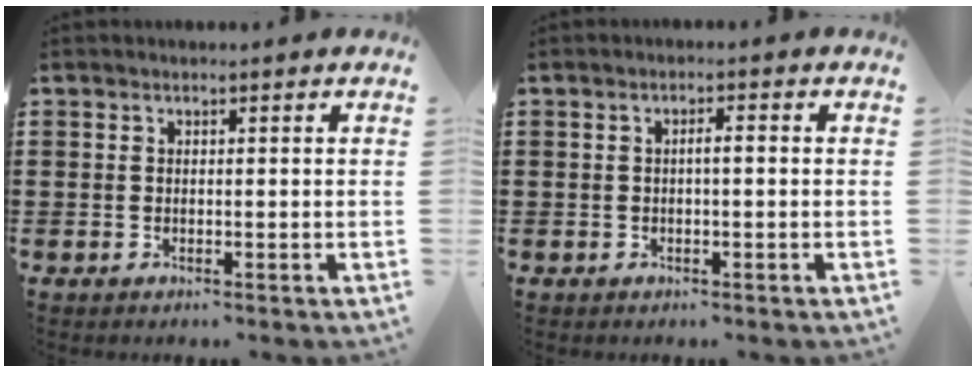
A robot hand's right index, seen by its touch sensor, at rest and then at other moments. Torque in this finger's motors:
{"motor_torque": [0.65, 0.24, 0.05, 0.06]}